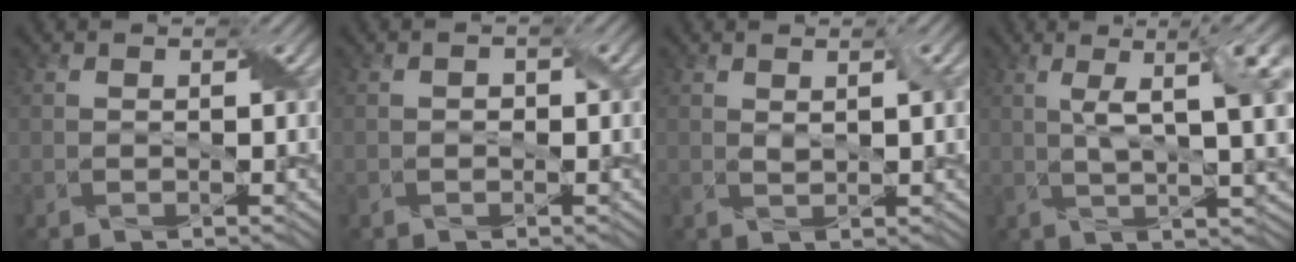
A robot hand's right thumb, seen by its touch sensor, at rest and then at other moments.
{"total": 1.1, "force": [-0.4, 0.9, 0.5], "torque": [-0.009, -0.002, -0.006]}
{"total": 1.4, "force": [0.7, 0.3, 1.2], "torque": [-0.023, -0.001, 0.016]}
{"total": 9.6, "force": [2.2, 2.5, 9.0], "torque": [-0.148, 0.008, 0.038]}